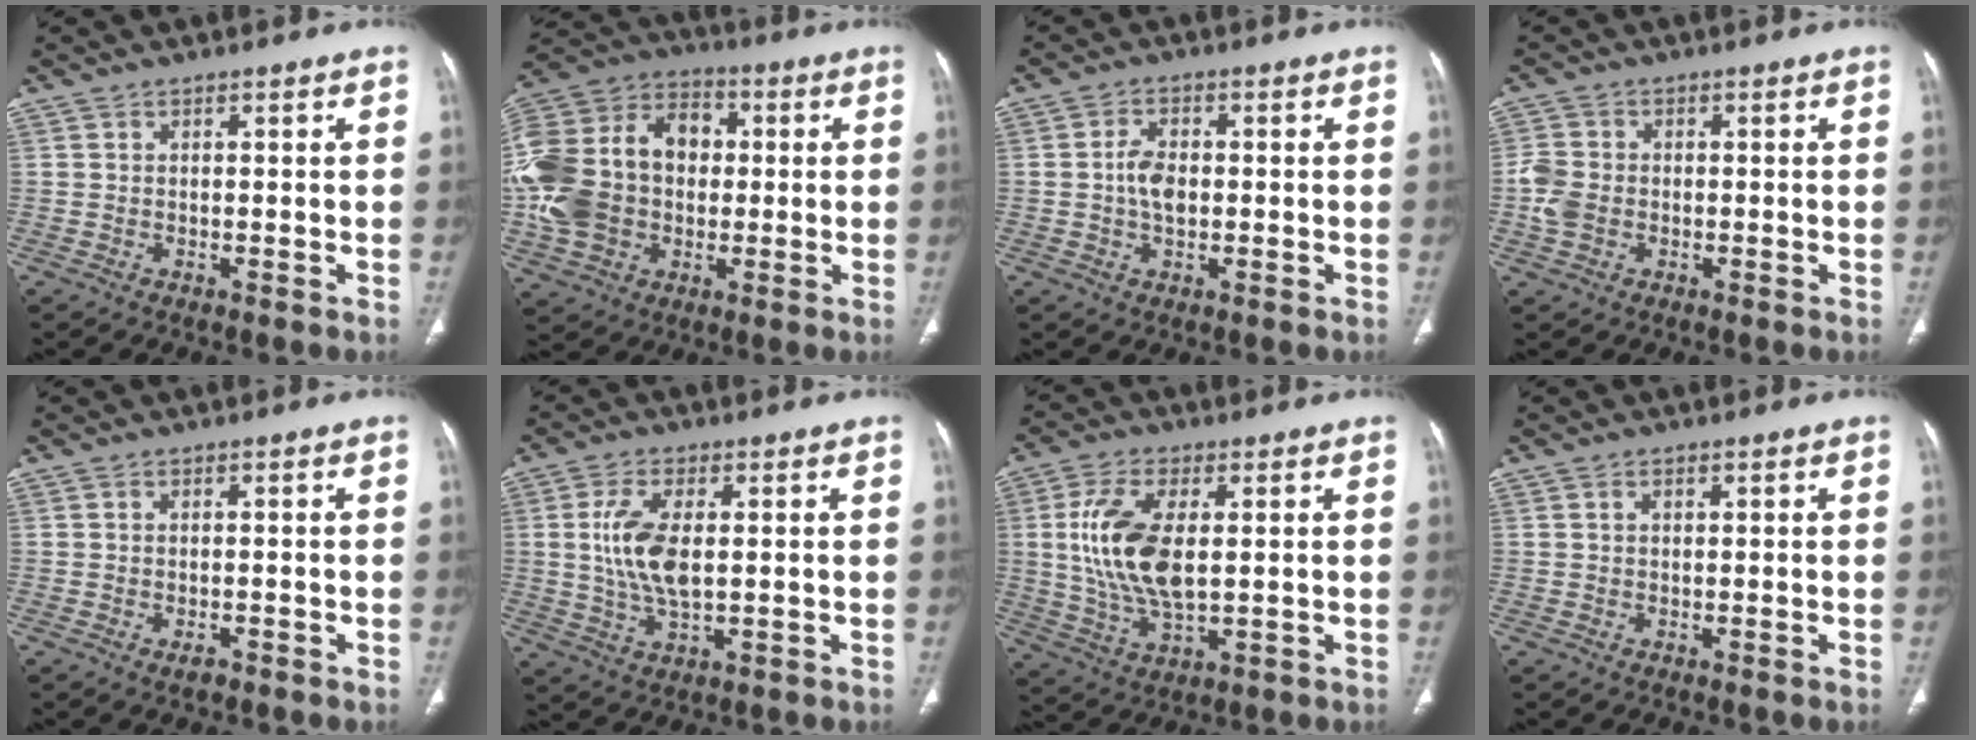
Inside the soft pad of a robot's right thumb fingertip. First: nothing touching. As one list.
[{"total": 23.4, "force": [-0.2, 17.7, 15.3], "torque": [-0.323, 0.035, 0.003]}, {"total": 4.7, "force": [-0.2, 2.9, 3.7], "torque": [-0.067, 0.007, -0.007]}, {"total": 4.8, "force": [-0.9, 3.8, 2.8], "torque": [-0.062, 0.007, -0.019]}, {"total": 1.5, "force": [-0.8, 0.8, 1.0], "torque": [-0.016, 0.002, -0.011]}, {"total": 9.6, "force": [1.0, 4.5, 8.4], "torque": [-0.176, -0.007, 0.023]}, {"total": 13.7, "force": [1.6, 6.7, 11.8], "torque": [-0.243, -0.009, 0.037]}, {"total": 1.1, "force": [0.4, 0.6, 0.8], "torque": [-0.016, 0.003, 0.008]}]